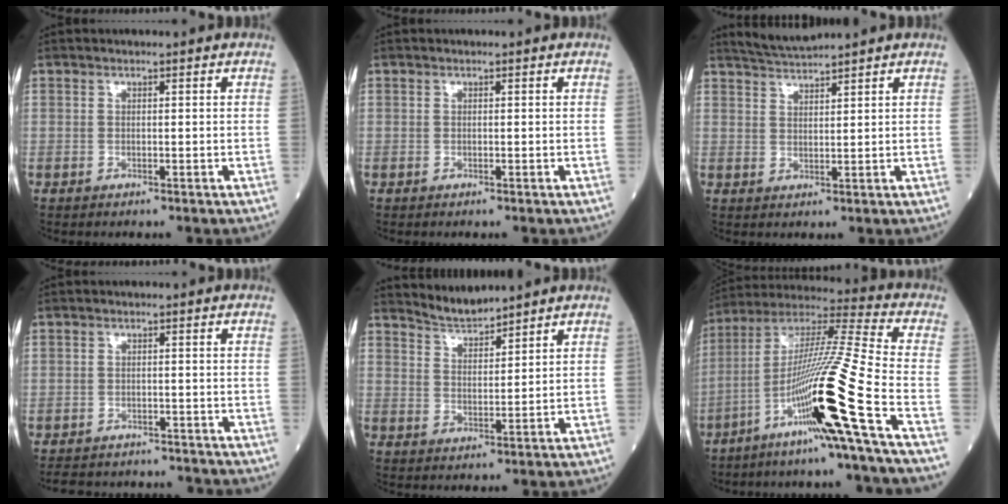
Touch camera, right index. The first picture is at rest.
{"total": 0.0}
{"total": 3.6, "force": [3.5, -0.9, 0.2], "torque": [-0.009, 0.003, 0.074]}
{"total": 9.5, "force": [-9.0, 2.7, 1.5], "torque": [-0.028, 0.013, -0.114]}
{"total": 4.0, "force": [4.0, -0.3, -0.1], "torque": [-0.001, -0.002, 0.082]}
{"total": 20.8, "force": [-8.7, -2.4, 18.8], "torque": [-0.361, -0.022, -0.165]}